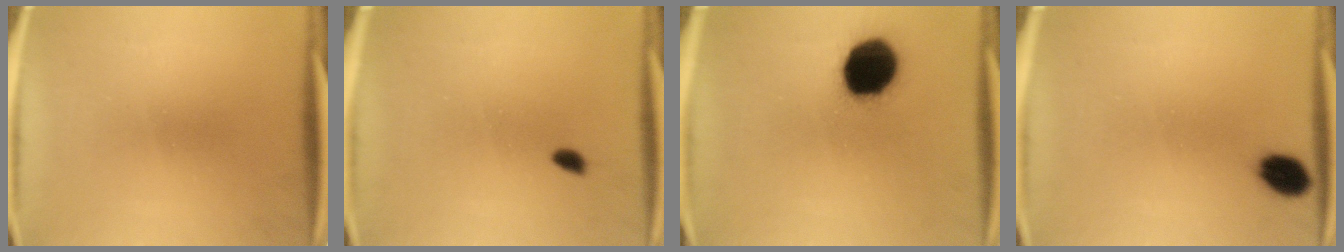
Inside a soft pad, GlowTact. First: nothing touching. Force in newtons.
{"total": 1.5}
{"total": 17.2}
{"total": 5.0}